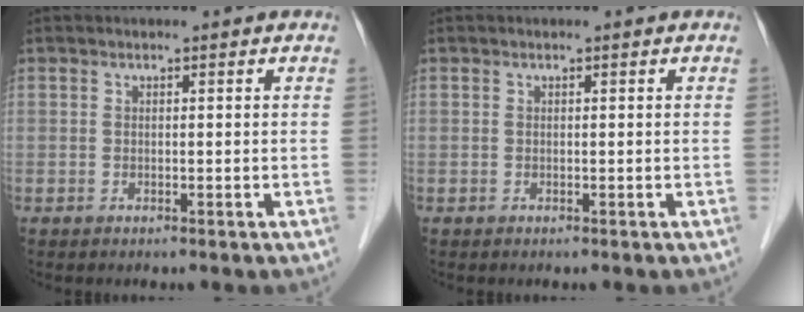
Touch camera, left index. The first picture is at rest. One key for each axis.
{"total": 0.0}